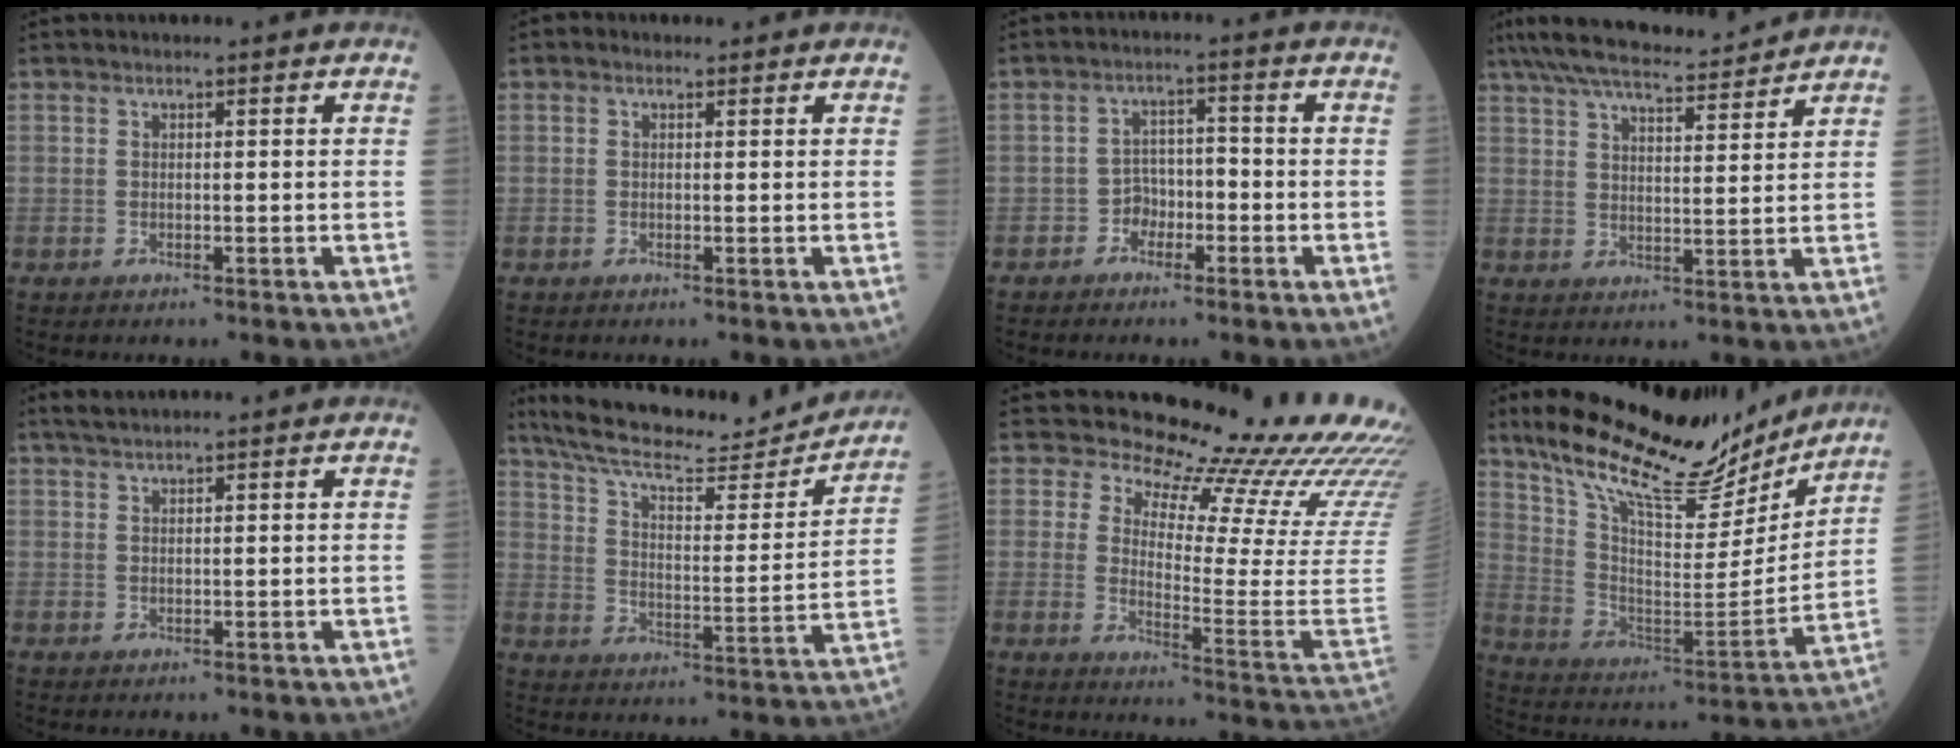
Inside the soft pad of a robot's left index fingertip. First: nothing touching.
{"total": 1.0, "force": [0.5, 0.8, 0.4], "torque": [-0.011, 0.006, 0.004]}
{"total": 3.3, "force": [-2.0, 2.2, 1.4], "torque": [-0.017, 0.006, -0.042]}
{"total": 14.4, "force": [13.1, 1.4, 5.9], "torque": [-0.109, 0.018, 0.205]}
{"total": 3.2, "force": [2.8, 0.4, 1.5], "torque": [-0.025, 0.021, 0.051]}
{"total": 21.6, "force": [19.6, 4.0, 8.1], "torque": [-0.130, -0.012, 0.277]}
{"total": 20.2, "force": [19.1, 0.7, 6.4], "torque": [-0.104, -0.141, 0.221]}
{"total": 23.3, "force": [19.7, 5.8, 10.9], "torque": [-0.192, -0.015, 0.308]}